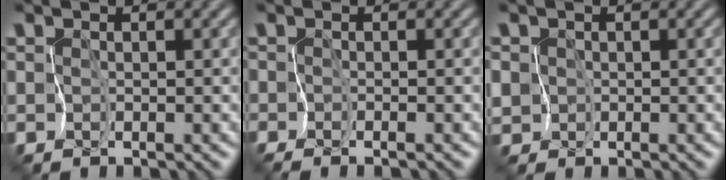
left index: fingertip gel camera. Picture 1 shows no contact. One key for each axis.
{"total": 0.9, "fx": -0.6, "fy": -0.6, "fz": 0.1, "tx": -0.009, "ty": -0.004, "tz": -0.020}
{"total": 3.2, "fx": -0.3, "fy": 3.1, "fz": 0.8, "tx": -0.030, "ty": 0.010, "tz": -0.038}